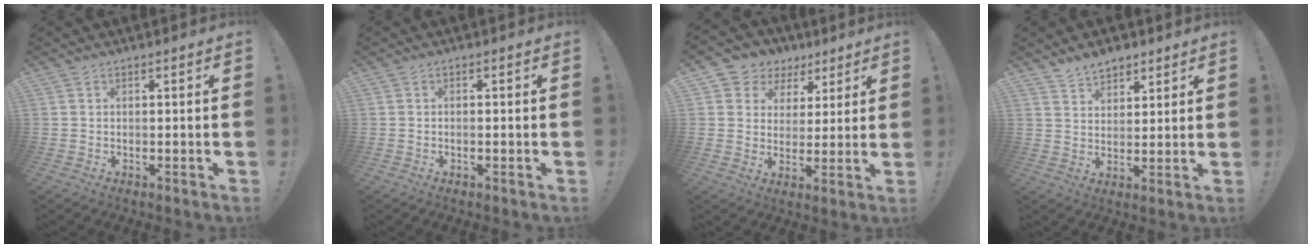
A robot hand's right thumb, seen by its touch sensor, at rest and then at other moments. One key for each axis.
{"total": 0.9, "fx": -0.7, "fy": 0.0, "fz": 0.5, "tx": -0.015, "ty": 0.003, "tz": -0.011}
{"total": 7.2, "fx": 3.0, "fy": 6.4, "fz": 1.3, "tx": -0.022, "ty": -0.017, "tz": 0.062}
{"total": 6.3, "fx": 5.2, "fy": 3.4, "fz": 1.3, "tx": -0.017, "ty": -0.029, "tz": 0.096}